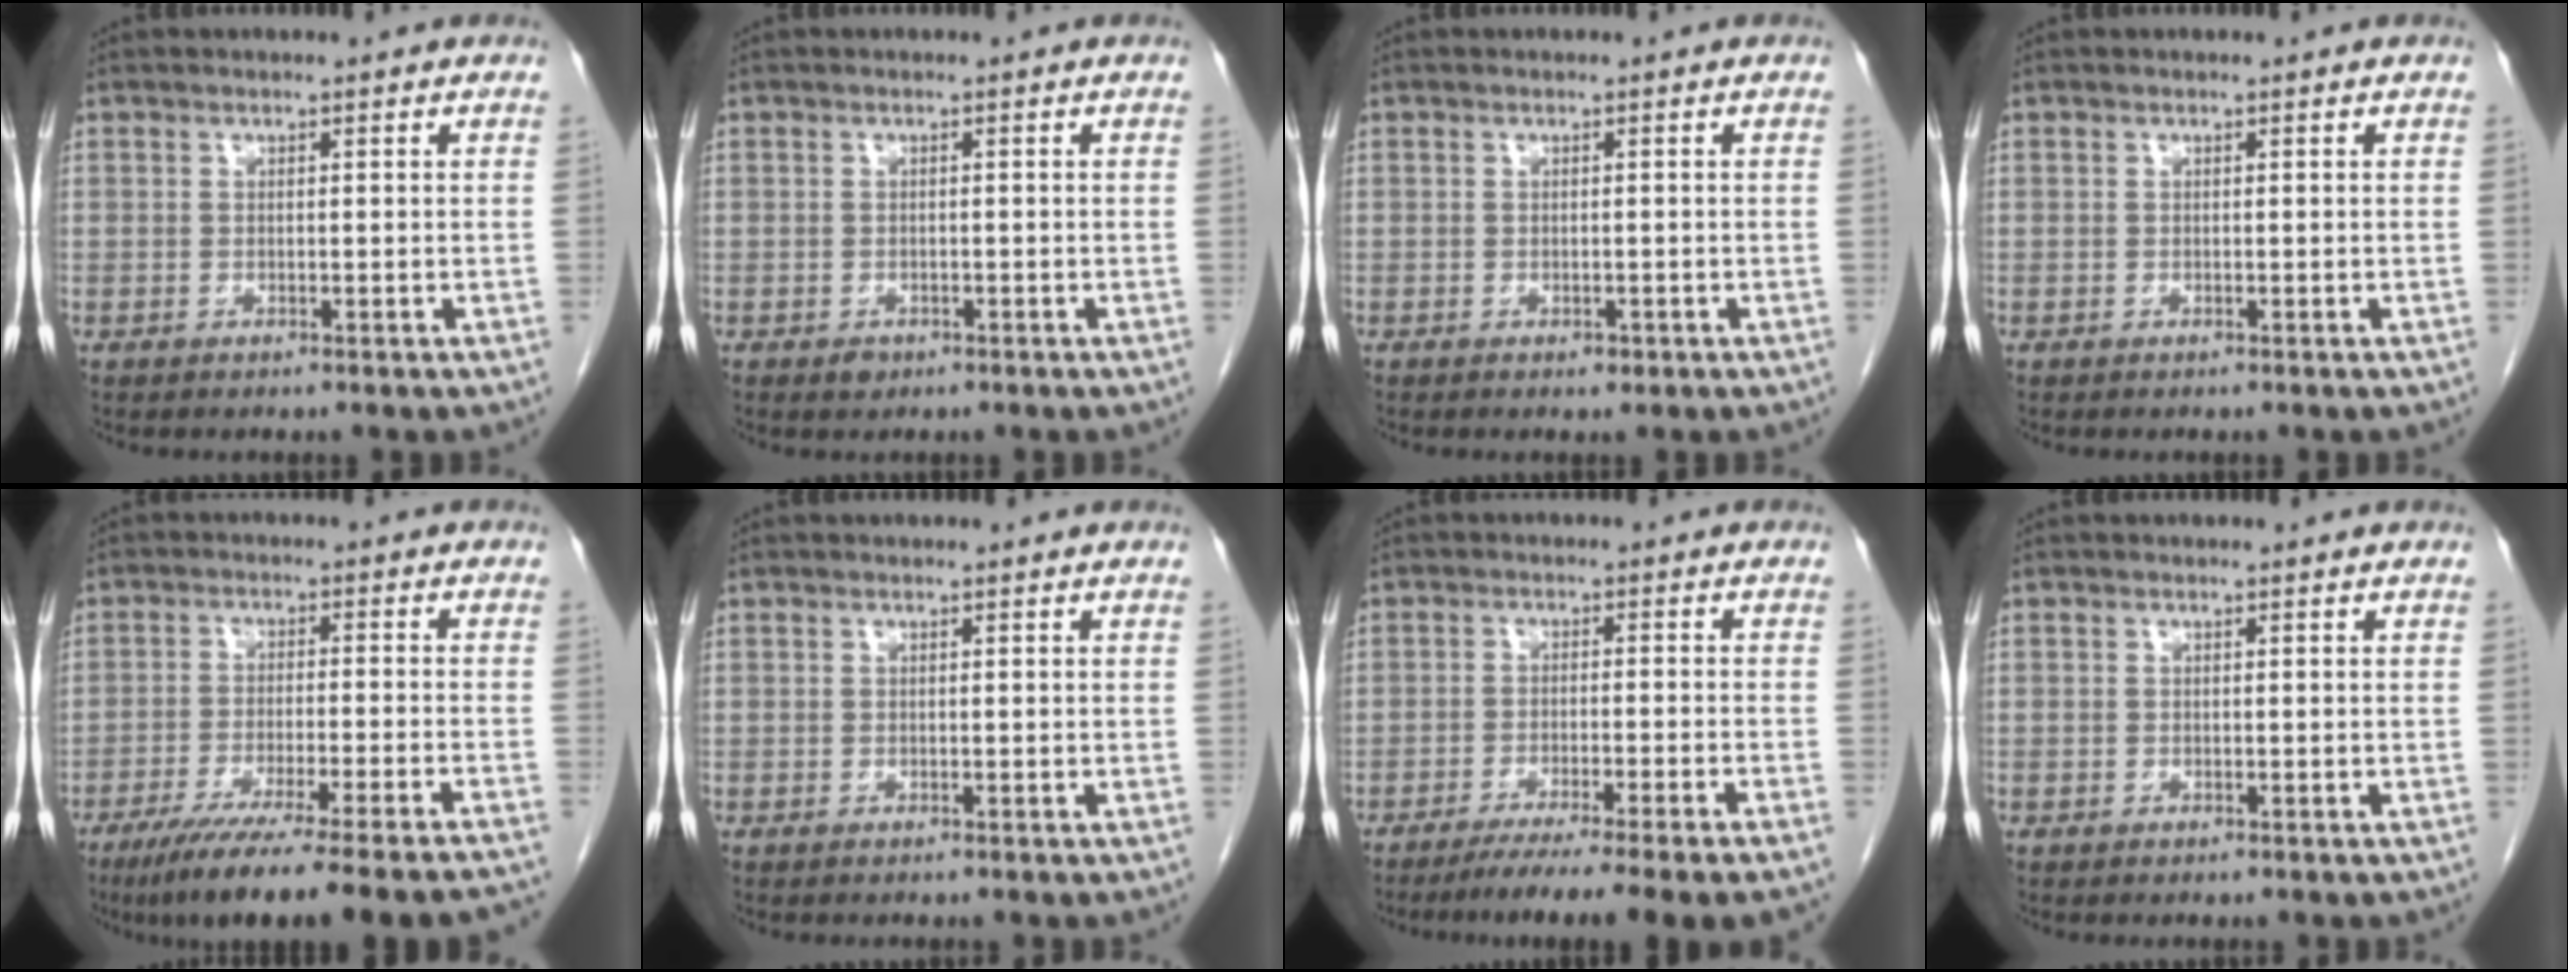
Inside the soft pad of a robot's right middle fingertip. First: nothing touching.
{"total": 1.2, "force": [-0.7, 0.9, 0.4], "torque": [-0.006, 0.002, -0.007]}
{"total": 0.8, "force": [-0.5, 0.4, 0.5], "torque": [-0.011, -0.002, -0.003]}
{"total": 0.0}
{"total": 19.4, "force": [-16.3, -0.5, 10.4], "torque": [-0.112, -0.053, -0.236]}
{"total": 0.0}
{"total": 11.8, "force": [-9.7, -1.4, 6.6], "torque": [-0.081, -0.033, -0.145]}
{"total": 0.0}